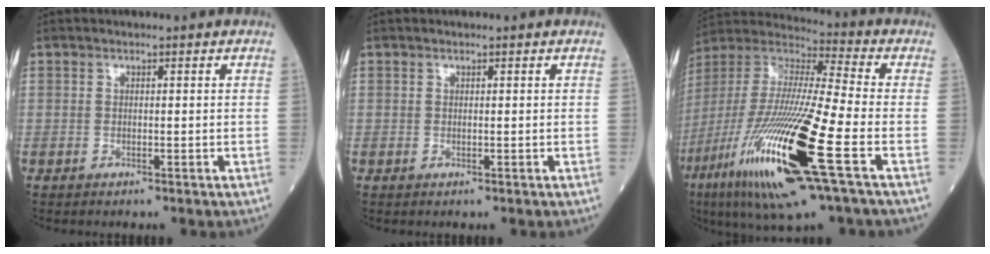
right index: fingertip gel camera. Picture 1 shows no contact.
{"total": 0.0}
{"total": 24.9, "force": [-9.6, 2.0, 22.9], "torque": [-0.486, -0.056, -0.184]}